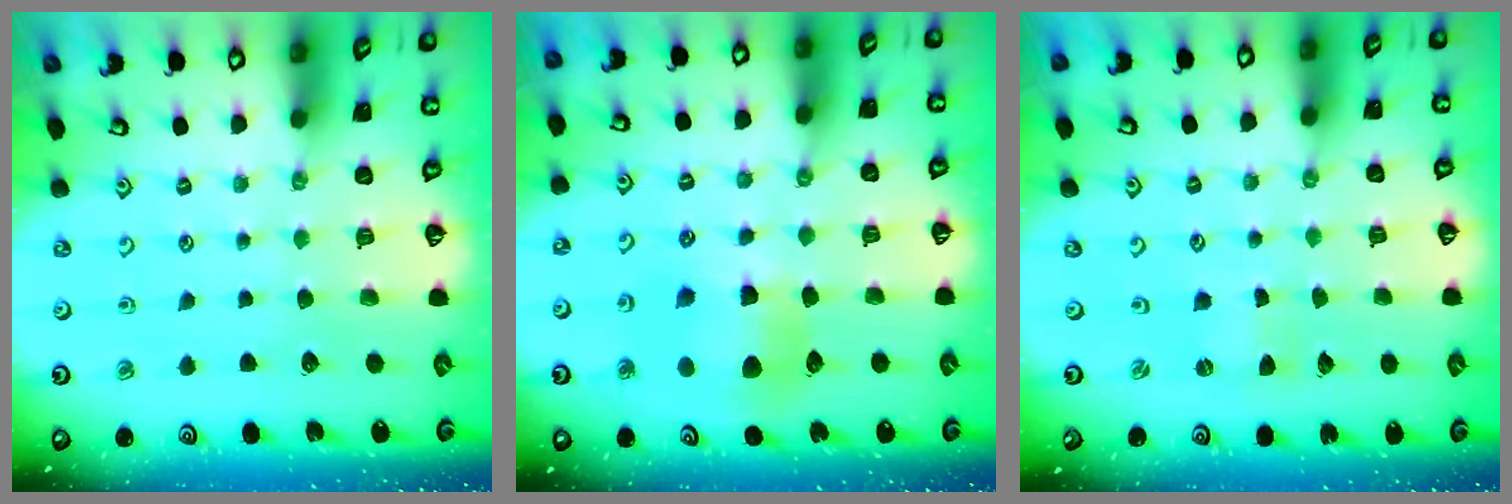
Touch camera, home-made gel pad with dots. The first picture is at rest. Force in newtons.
{"total": 9.2, "press": 9.1, "slide": 1.3}
{"total": 0.0}